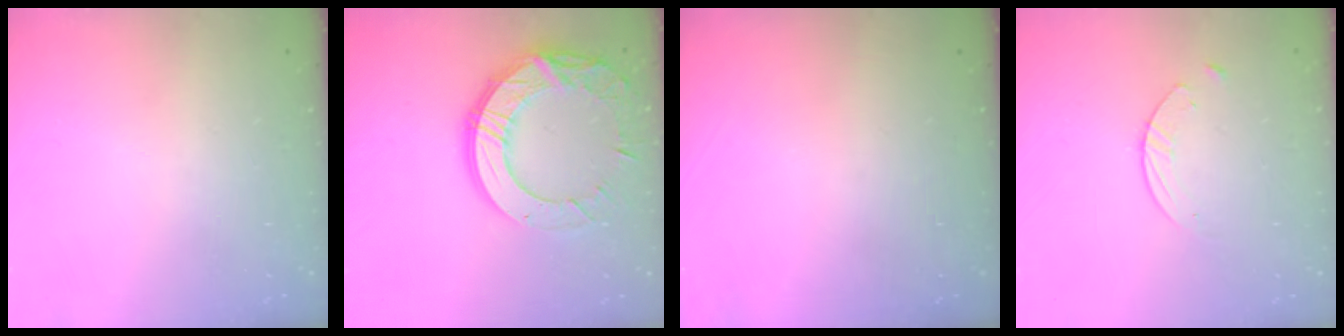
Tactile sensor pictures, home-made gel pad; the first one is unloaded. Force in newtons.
{"total": 18.4, "press": 18.3, "slide": 1.1}
{"total": 0.0}
{"total": 4.3, "press": 4.3, "slide": 0.5}